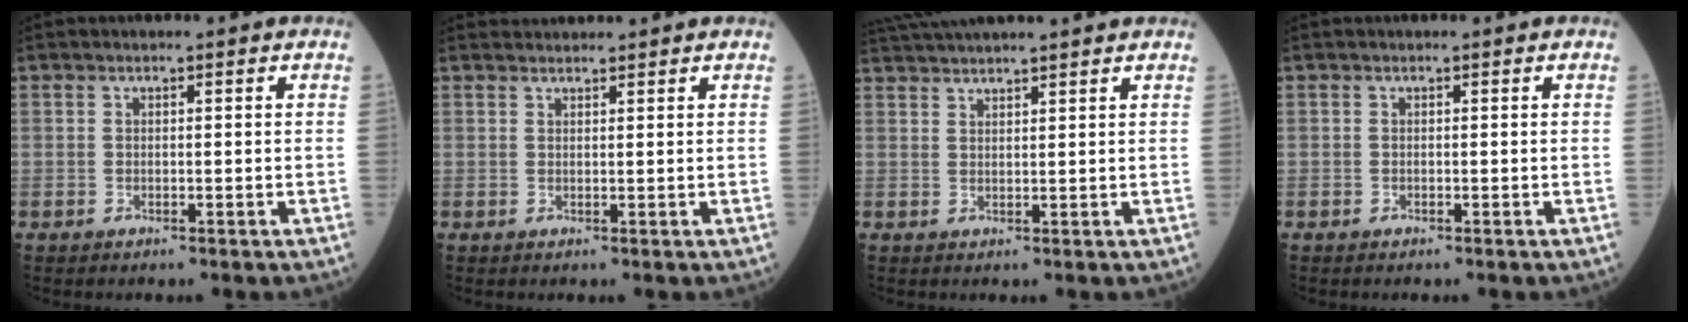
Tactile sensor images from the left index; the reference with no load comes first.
{"total": 2.2, "force": [2.2, 0.0, 0.0], "torque": [-0.004, 0.024, 0.041]}
{"total": 10.4, "force": [9.5, 0.0, 4.2], "torque": [-0.078, 0.033, 0.141]}
{"total": 0.0}